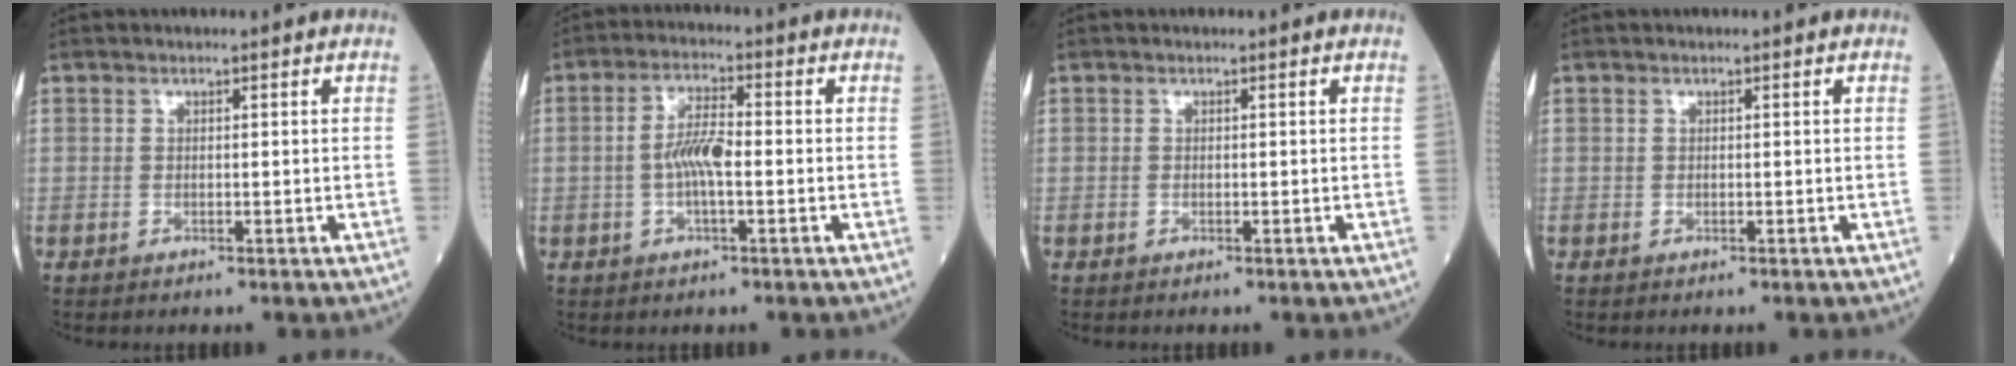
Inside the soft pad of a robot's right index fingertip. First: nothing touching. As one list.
[{"total": 5.4, "force": [-0.6, 1.2, 5.3], "torque": [-0.110, 0.007, -0.015]}, {"total": 0.0}, {"total": 0.0}]